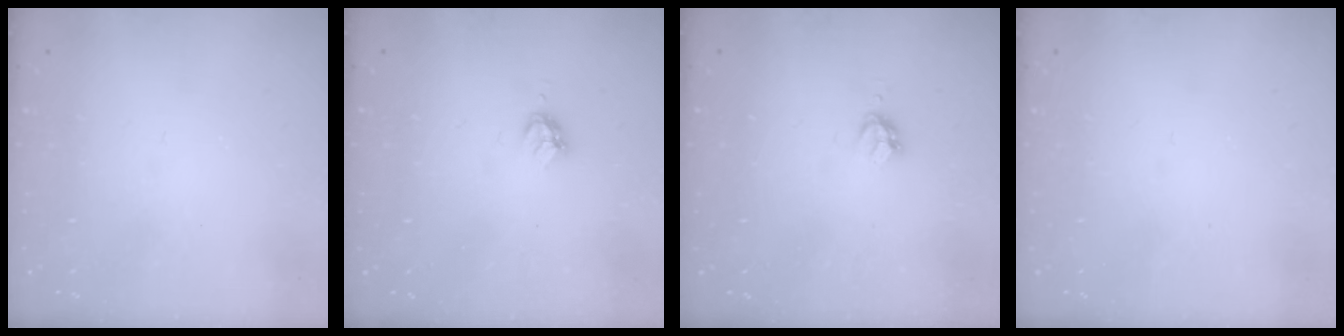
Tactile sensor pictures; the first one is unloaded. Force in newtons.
{"total": 3.2, "press": 3.2, "slide": 0.5}
{"total": 3.6, "press": 3.5, "slide": 0.4}
{"total": 0.0}